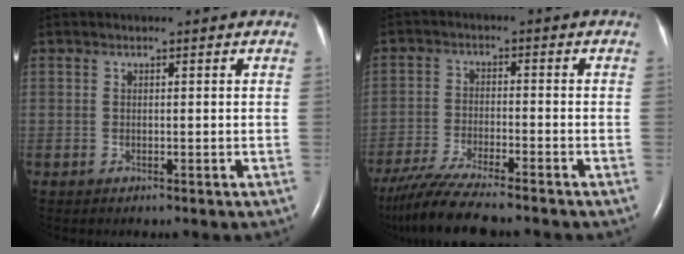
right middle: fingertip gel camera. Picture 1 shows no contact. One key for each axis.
{"total": 10.2, "fx": -8.8, "fy": 0.1, "fz": 5.2, "tx": -0.095, "ty": -0.031, "tz": -0.149}